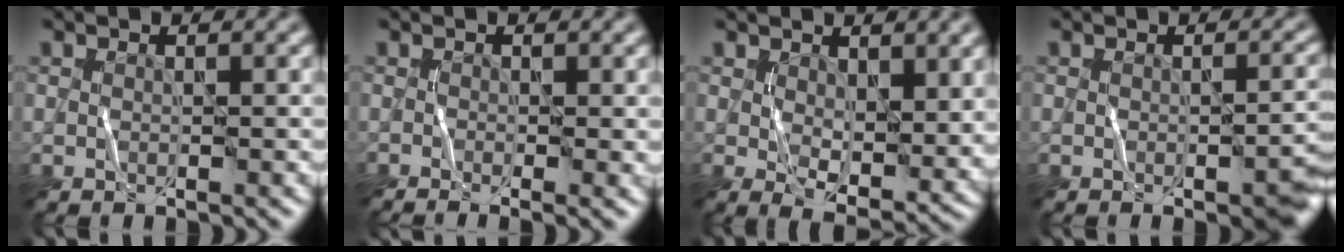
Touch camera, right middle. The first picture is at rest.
{"total": 1.5, "force": [-0.7, 0.1, 1.3], "torque": [-0.022, 0.000, -0.007]}
{"total": 4.1, "force": [1.4, 1.7, 3.4], "torque": [-0.073, -0.009, 0.040]}
{"total": 2.7, "force": [-0.8, 0.4, 2.5], "torque": [-0.025, 0.011, -0.001]}